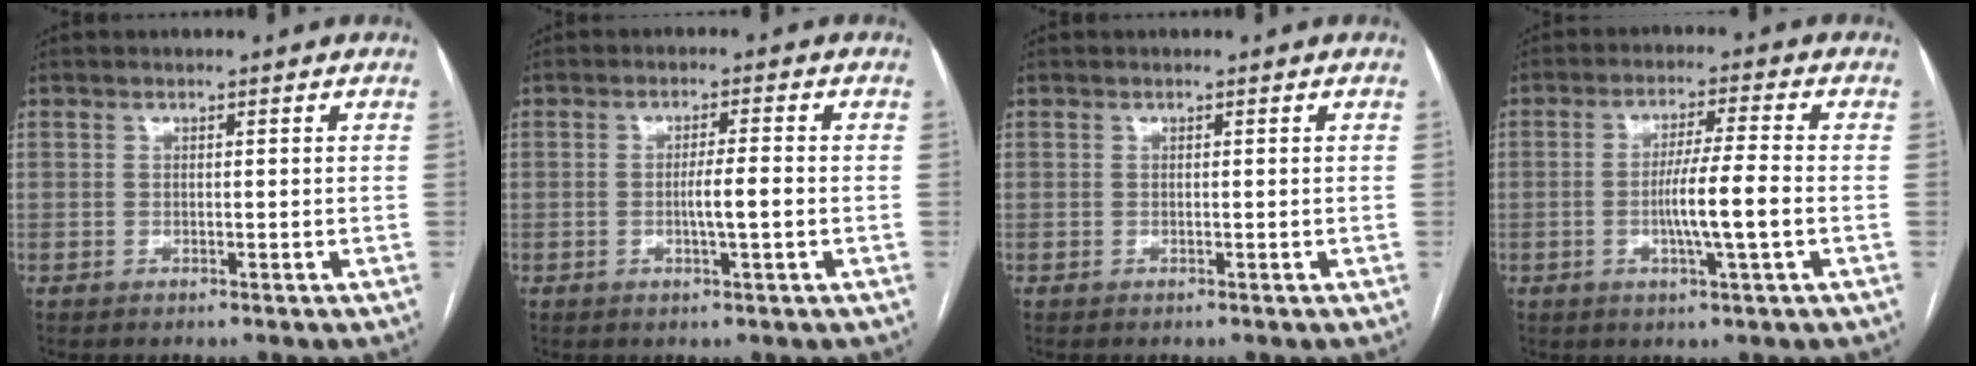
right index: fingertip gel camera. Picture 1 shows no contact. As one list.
[{"total": 3.6, "force": [-0.7, 0.0, 3.6], "torque": [-0.062, -0.003, -0.012]}, {"total": 0.0}, {"total": 7.3, "force": [-1.5, -0.4, 7.2], "torque": [-0.129, -0.004, -0.029]}]